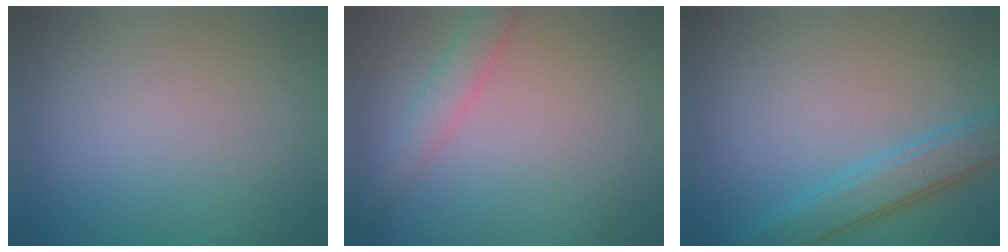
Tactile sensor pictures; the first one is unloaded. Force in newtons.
{"total": 2.2, "press": 2.2, "slide": 0.2}
{"total": 3.5, "press": 3.5, "slide": 0.2}